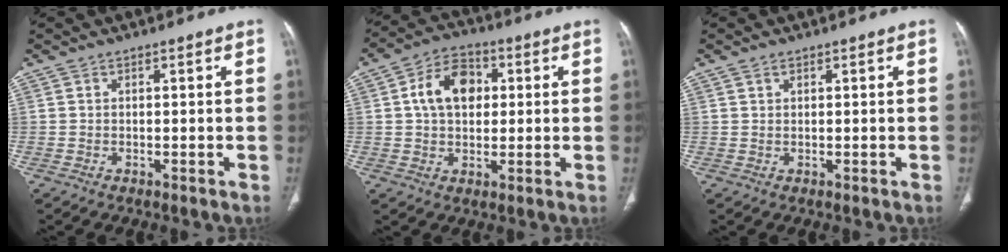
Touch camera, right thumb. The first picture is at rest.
{"total": 10.3, "force": [1.9, 7.2, 7.1], "torque": [-0.103, 0.012, 0.027]}
{"total": 0.9, "force": [0.6, 0.5, 0.5], "torque": [-0.009, 0.000, 0.011]}